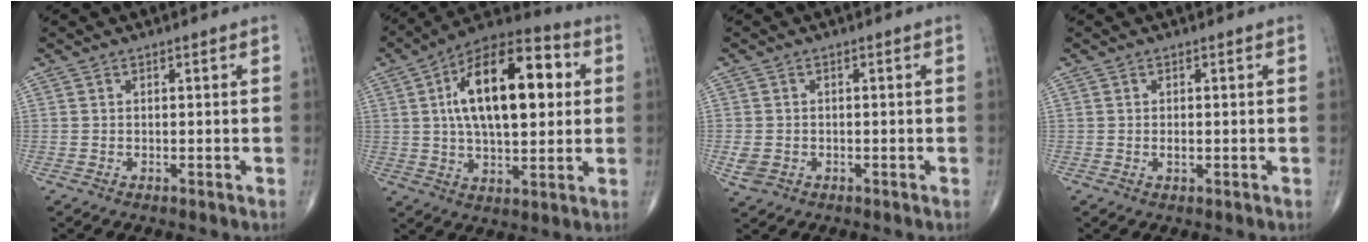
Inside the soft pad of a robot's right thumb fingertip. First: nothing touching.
{"total": 21.2, "force": [4.1, 10.2, 18.2], "torque": [-0.273, 0.017, 0.057]}
{"total": 3.0, "force": [-0.8, 2.3, 1.6], "torque": [-0.038, 0.001, -0.010]}
{"total": 1.0, "force": [-0.1, 0.5, 0.9], "torque": [-0.016, -0.001, -0.002]}